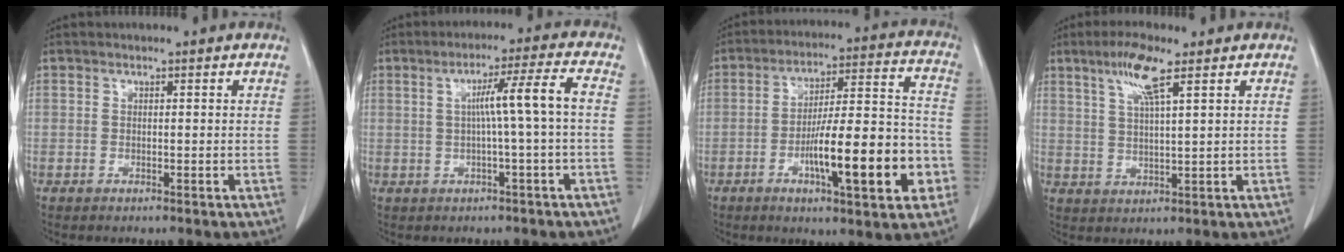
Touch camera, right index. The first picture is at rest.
{"total": 7.3, "force": [0.0, -0.9, 7.2], "torque": [-0.120, 0.016, 0.006]}
{"total": 18.4, "force": [-6.0, 3.7, 17.0], "torque": [-0.250, 0.021, -0.083]}
{"total": 7.1, "force": [3.8, 0.8, 5.8], "torque": [-0.121, 0.006, 0.076]}